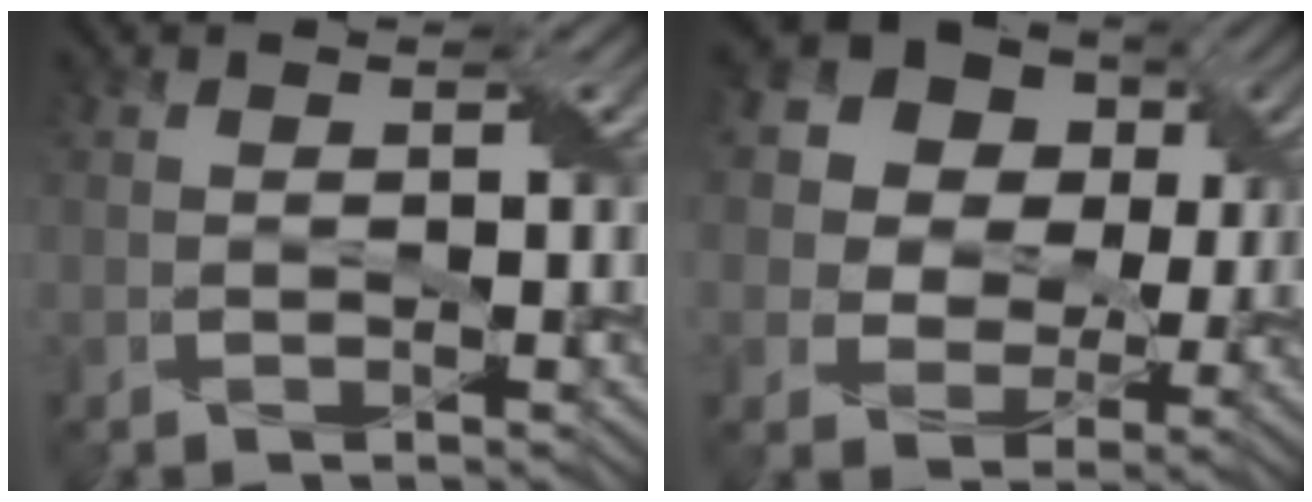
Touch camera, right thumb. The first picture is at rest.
{"total": 15.0, "force": [5.6, 12.0, 7.0], "torque": [-0.203, 0.058, 0.103]}